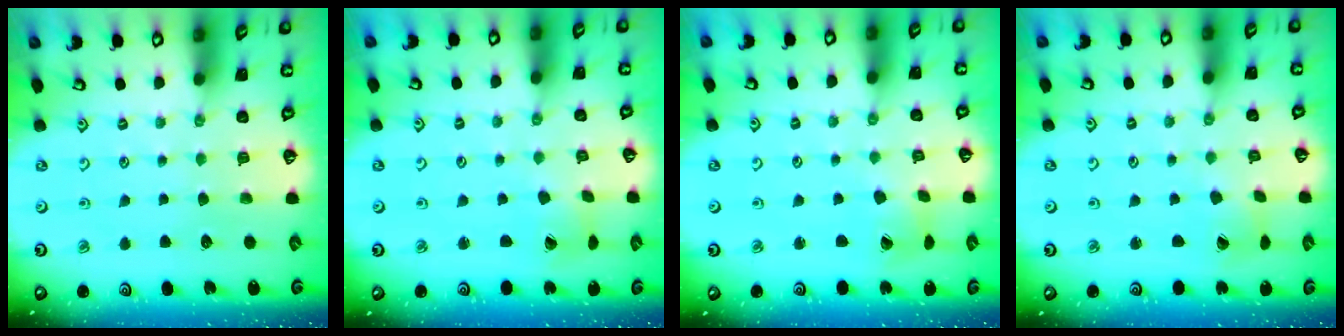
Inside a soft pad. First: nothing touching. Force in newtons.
{"total": 2.4, "press": 2.4, "slide": 0.4}
{"total": 4.3, "press": 4.2, "slide": 0.5}
{"total": 2.3, "press": 2.3, "slide": 0.3}